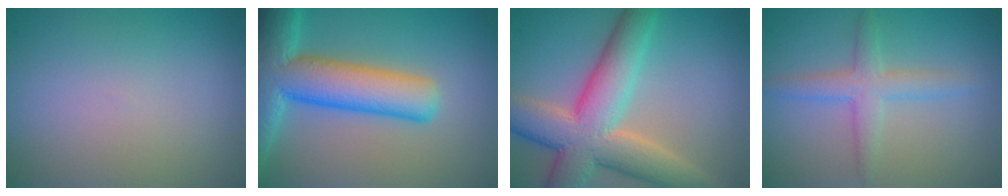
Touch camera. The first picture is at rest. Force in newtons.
{"total": 11.1, "press": 11.1, "slide": 0.6}
{"total": 9.7, "press": 9.7, "slide": 0.7}
{"total": 2.9, "press": 2.9, "slide": 0.1}